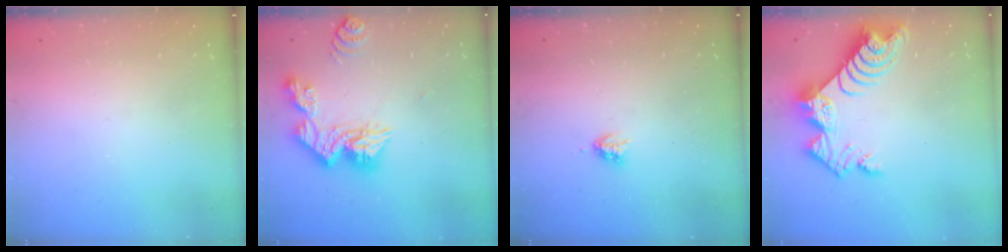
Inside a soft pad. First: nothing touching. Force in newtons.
{"total": 14.2, "press": 14.1, "slide": 1.4}
{"total": 2.9, "press": 2.9, "slide": 0.5}
{"total": 12.5, "press": 12.5, "slide": 1.2}